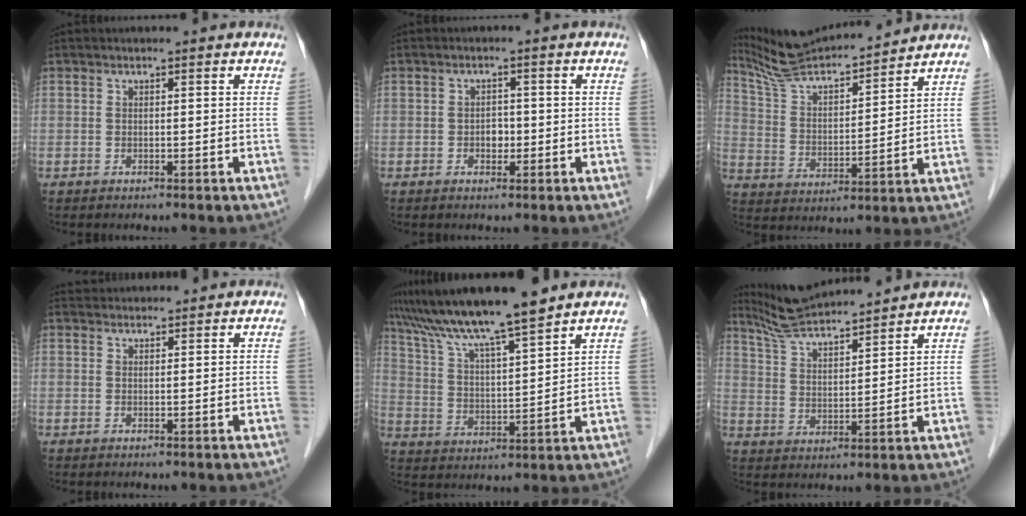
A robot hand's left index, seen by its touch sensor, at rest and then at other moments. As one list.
[{"total": 1.9, "force": [-0.6, 1.4, 1.1], "torque": [-0.015, 0.006, -0.010]}, {"total": 15.2, "force": [14.3, 1.2, 5.1], "torque": [-0.097, 0.009, 0.251]}, {"total": 2.7, "force": [2.7, 0.5, 0.1], "torque": [-0.003, 0.029, 0.046]}, {"total": 13.5, "force": [11.4, -0.3, 7.2], "torque": [-0.133, 0.010, 0.204]}, {"total": 11.8, "force": [11.1, 0.4, 4.0], "torque": [-0.081, 0.022, 0.196]}]